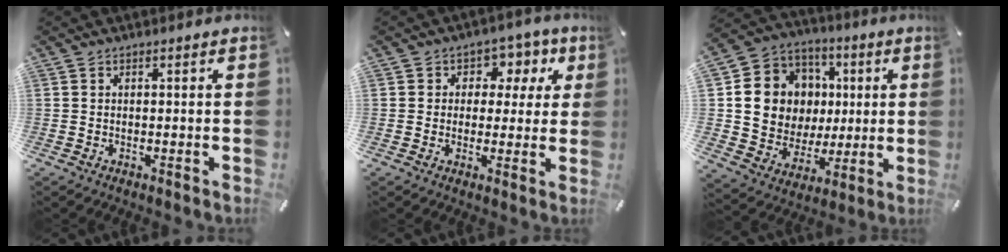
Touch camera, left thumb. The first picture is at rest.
{"total": 7.4, "force": [1.6, 6.4, 3.4], "torque": [-0.035, -0.002, 0.021]}
{"total": 13.9, "force": [1.8, 13.2, 4.0], "torque": [-0.071, -0.007, 0.049]}